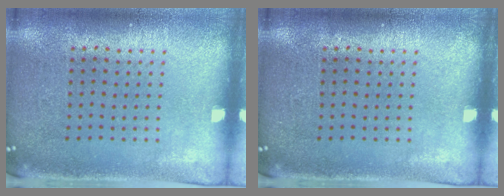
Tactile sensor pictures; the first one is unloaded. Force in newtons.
{"total": 0.0}